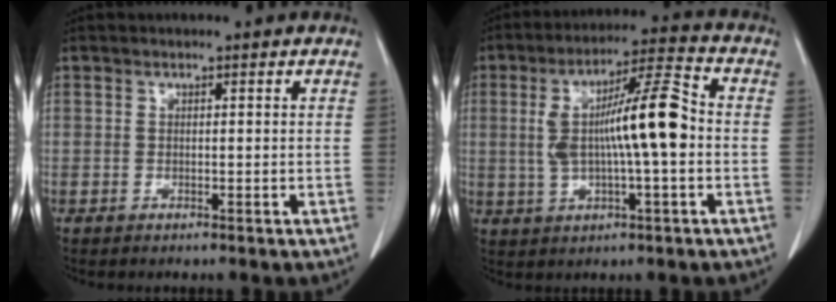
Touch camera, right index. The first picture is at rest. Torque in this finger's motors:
{"motor_torque": [0.71, 0.18, 0.43, 0.21]}